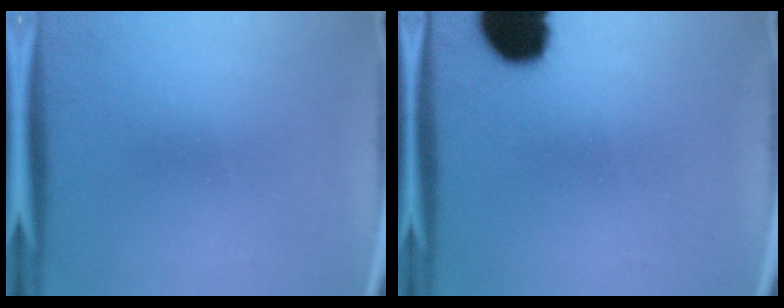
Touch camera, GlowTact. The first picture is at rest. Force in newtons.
{"total": 13.1}